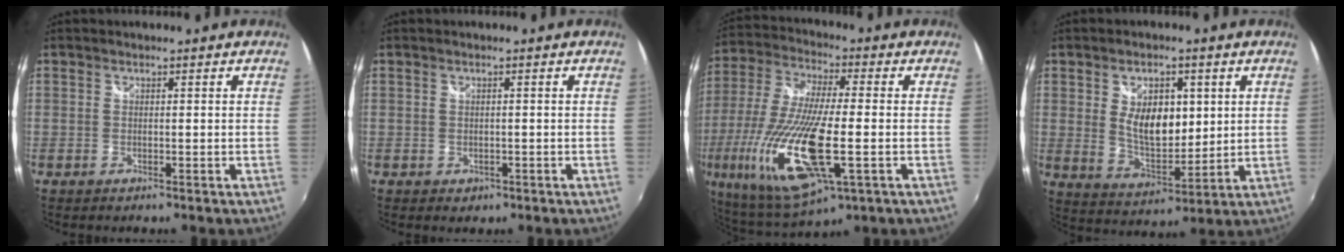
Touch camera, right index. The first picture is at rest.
{"total": 1.5, "force": [-0.5, 1.3, 0.6], "torque": [-0.009, -0.004, -0.005]}
{"total": 24.9, "force": [-6.9, 8.0, 22.6], "torque": [-0.477, -0.058, -0.121]}
{"total": 10.0, "force": [2.4, 5.5, 8.0], "torque": [-0.134, -0.003, 0.052]}